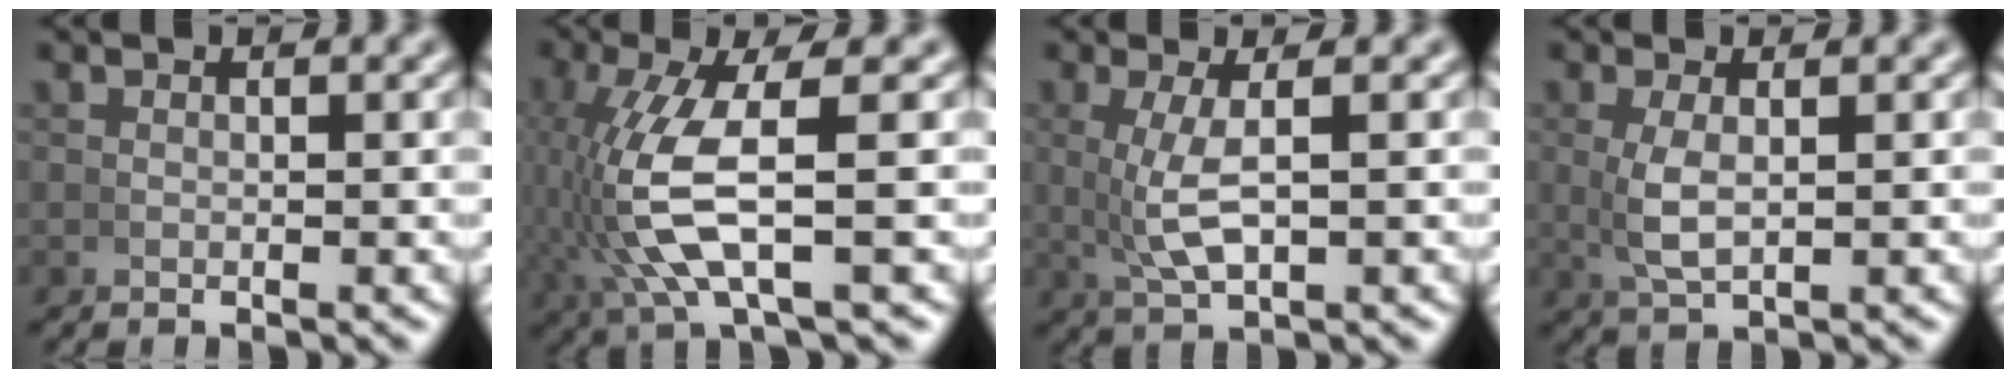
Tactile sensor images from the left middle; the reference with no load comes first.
{"total": 7.4, "force": [0.0, 2.3, 7.0], "torque": [-0.161, -0.008, 0.013]}
{"total": 3.7, "force": [0.4, 0.8, 3.6], "torque": [-0.067, 0.004, 0.014]}
{"total": 2.8, "force": [0.3, 1.0, 2.6], "torque": [-0.062, -0.004, 0.015]}